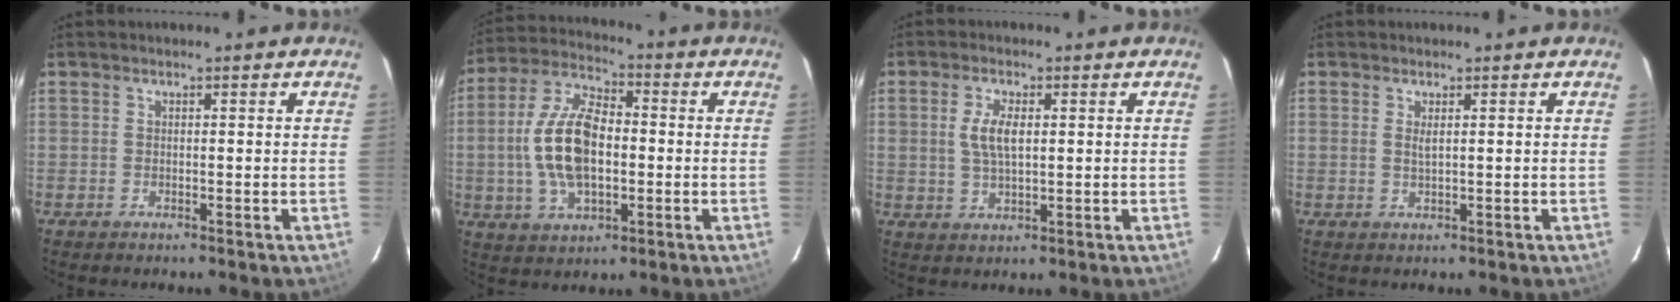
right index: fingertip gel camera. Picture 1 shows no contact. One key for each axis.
{"total": 14.5, "fx": -1.0, "fy": 7.6, "fz": 12.4, "tx": -0.257, "ty": 0.010, "tz": -0.018}
{"total": 5.1, "fx": 1.0, "fy": 2.2, "fz": 4.5, "tx": -0.087, "ty": 0.002, "tz": 0.020}
{"total": 1.2, "fx": 0.4, "fy": 0.2, "fz": 1.1, "tx": -0.021, "ty": -0.001, "tz": 0.007}